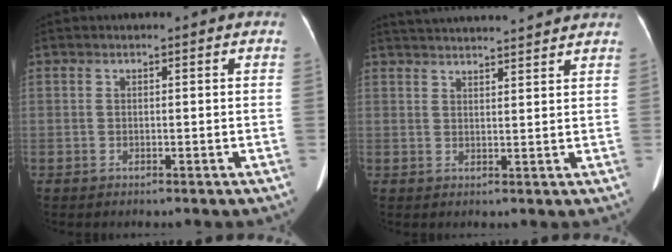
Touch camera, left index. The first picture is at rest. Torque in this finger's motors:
{"motor_torque": [-0.06, -0.52, -0.13, -0.01]}